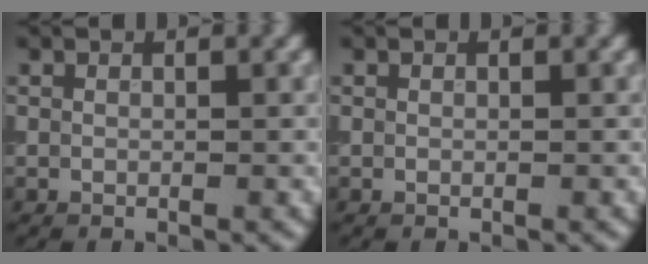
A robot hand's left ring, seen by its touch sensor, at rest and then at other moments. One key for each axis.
{"total": 0.0}